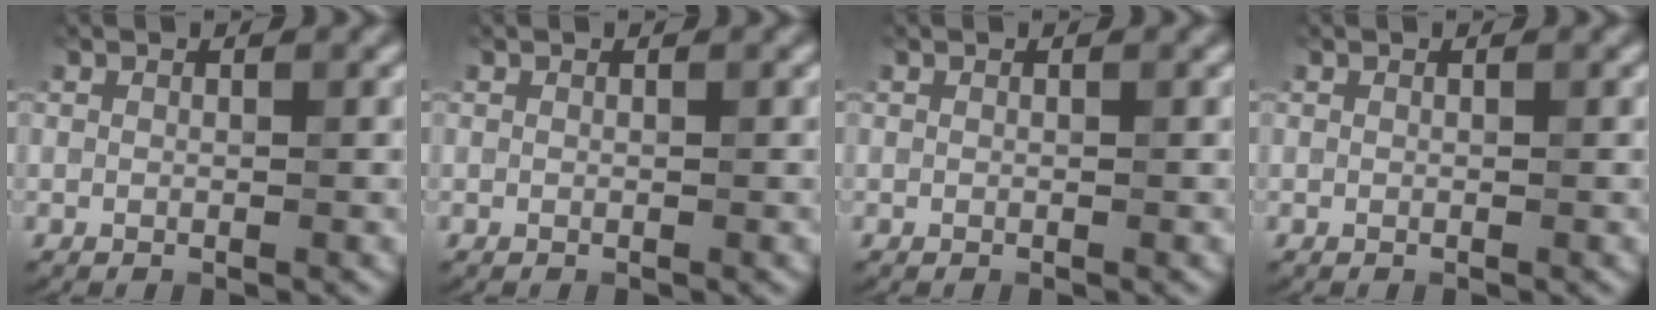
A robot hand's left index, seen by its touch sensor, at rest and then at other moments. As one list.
[{"total": 0.0}, {"total": 0.0}, {"total": 0.0}]